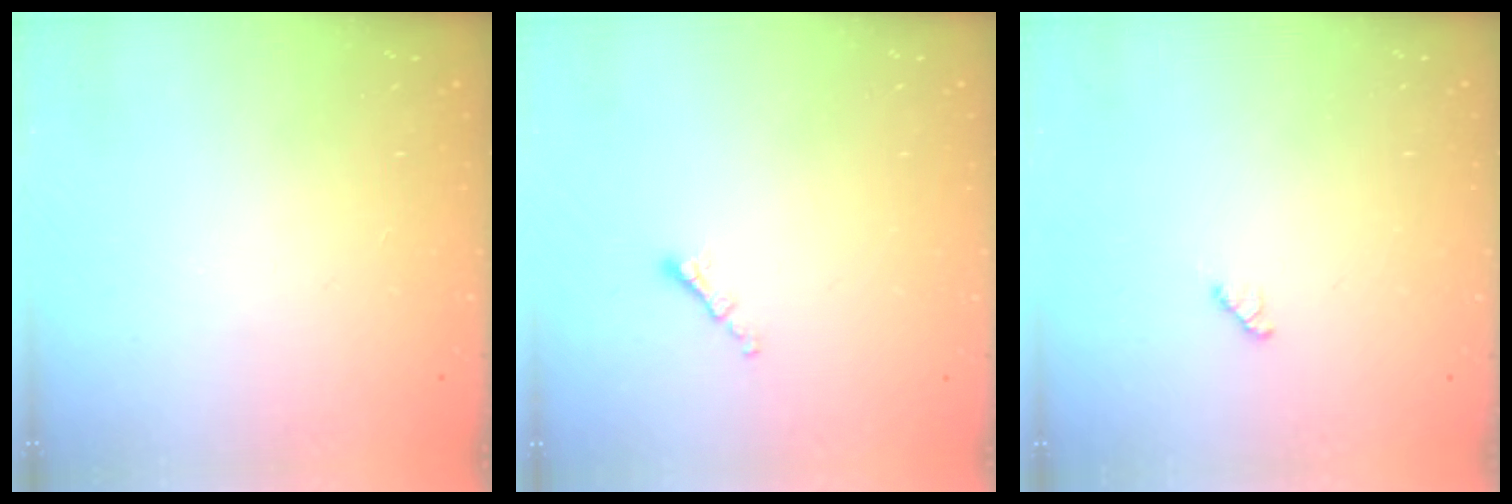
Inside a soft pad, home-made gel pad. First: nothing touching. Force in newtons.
{"total": 1.4, "press": 1.3, "slide": 0.5}
{"total": 2.9, "press": 2.9, "slide": 0.3}